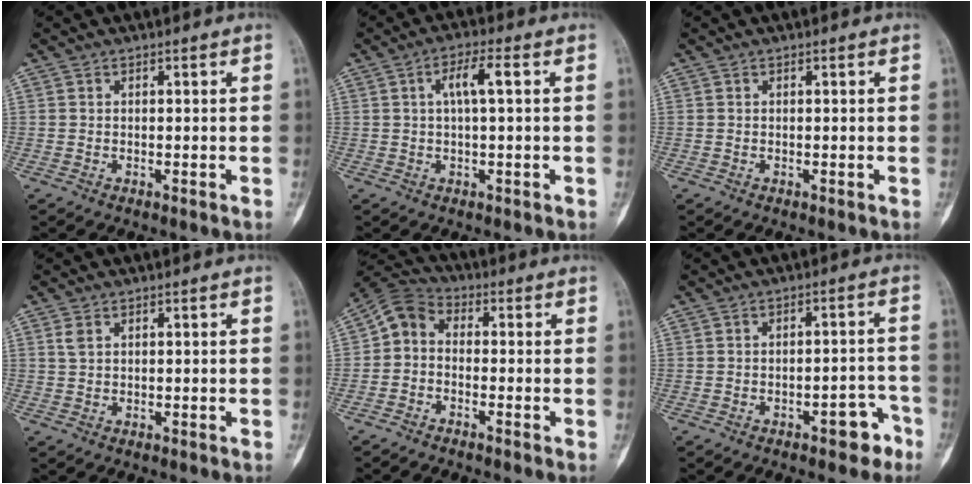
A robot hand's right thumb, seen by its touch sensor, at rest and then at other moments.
{"total": 4.9, "force": [1.0, 1.1, 4.7], "torque": [-0.093, 0.014, 0.016]}
{"total": 0.0}
{"total": 1.5, "force": [0.8, 0.9, 1.0], "torque": [-0.024, 0.006, 0.022]}
{"total": 6.1, "force": [-1.6, 4.8, 3.5], "torque": [-0.055, 0.031, -0.049]}
{"total": 5.6, "force": [-3.3, 2.6, 3.7], "torque": [-0.024, 0.038, -0.037]}